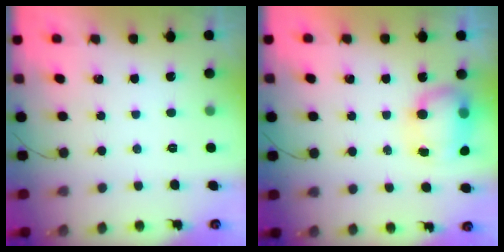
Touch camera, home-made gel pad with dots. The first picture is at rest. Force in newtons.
{"total": 8.3, "press": 8.3, "slide": 0.9}